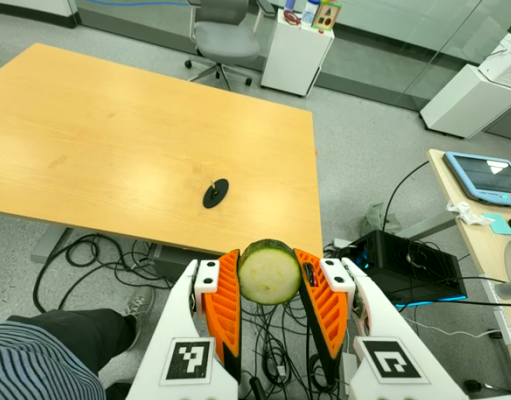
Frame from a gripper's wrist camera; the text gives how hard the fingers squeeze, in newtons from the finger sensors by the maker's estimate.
{"total": 11.4, "left": 10.8, "right": 12.1}